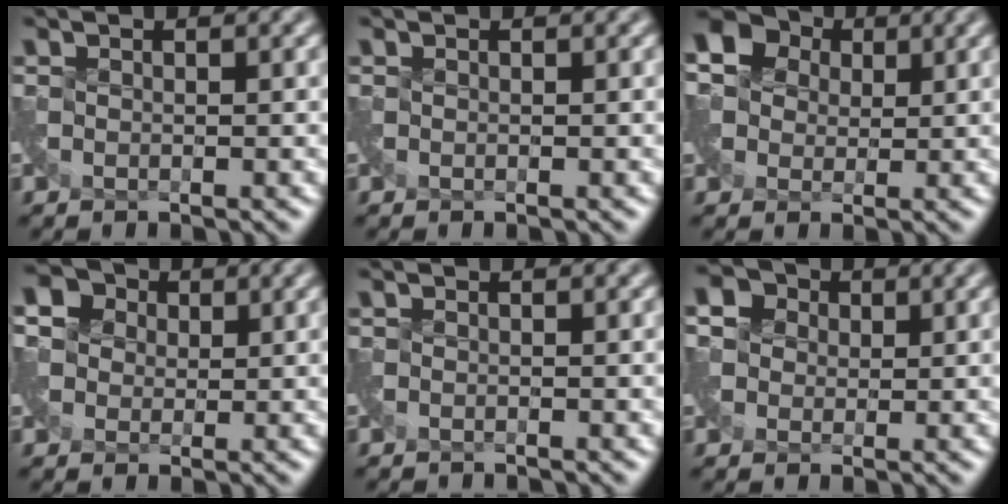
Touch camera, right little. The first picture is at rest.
{"total": 0.0}
{"total": 6.1, "force": [1.2, 5.4, 2.7], "torque": [-0.060, 0.030, -0.002]}
{"total": 4.5, "force": [1.1, 4.0, 1.8], "torque": [-0.037, 0.032, 0.000]}
{"total": 0.7, "force": [-0.7, -0.2, -0.1], "torque": [0.001, -0.011, -0.018]}
{"total": 4.0, "force": [0.9, 3.5, 1.5], "torque": [-0.031, 0.030, -0.001]}